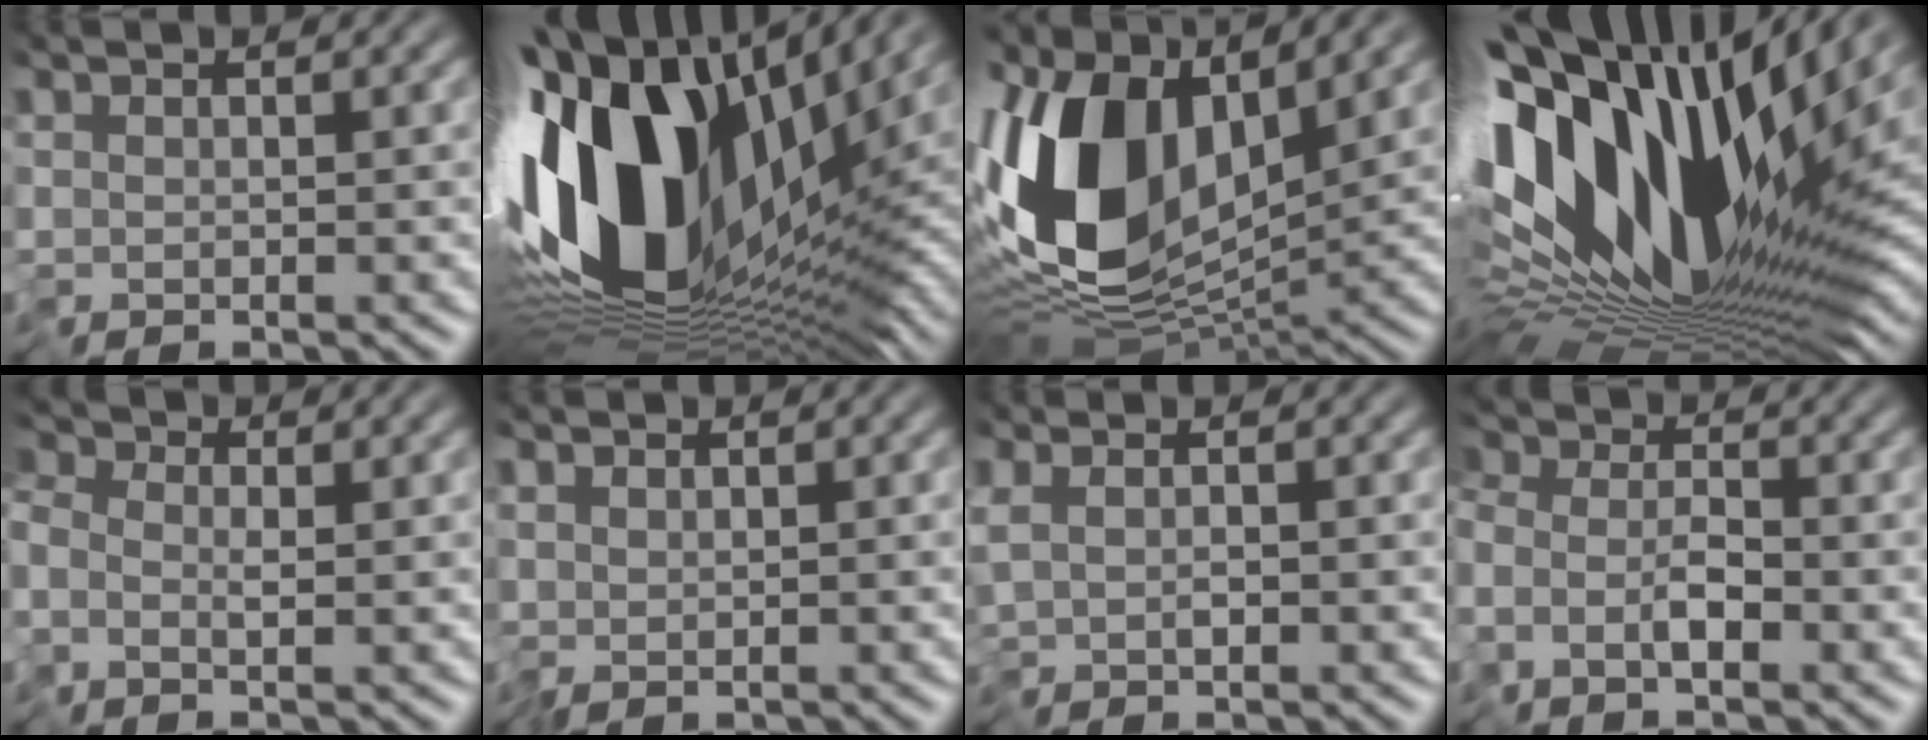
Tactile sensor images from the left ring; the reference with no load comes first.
{"total": 17.4, "force": [2.0, 9.8, 14.2], "torque": [-0.286, -0.010, 0.031]}
{"total": 13.6, "force": [1.5, 7.9, 11.0], "torque": [-0.238, -0.004, 0.015]}
{"total": 17.4, "force": [5.4, 8.5, 14.2], "torque": [-0.265, 0.012, 0.084]}
{"total": 2.6, "force": [-1.1, 1.8, 1.4], "torque": [-0.034, -0.007, -0.027]}
{"total": 0.8, "force": [0.1, 0.7, 0.3], "torque": [-0.010, -0.003, -0.001]}
{"total": 1.4, "force": [-0.2, 0.6, 1.2], "torque": [-0.027, -0.002, 0.001]}
{"total": 2.9, "force": [-2.2, 1.2, 1.4], "torque": [-0.028, -0.009, -0.053]}